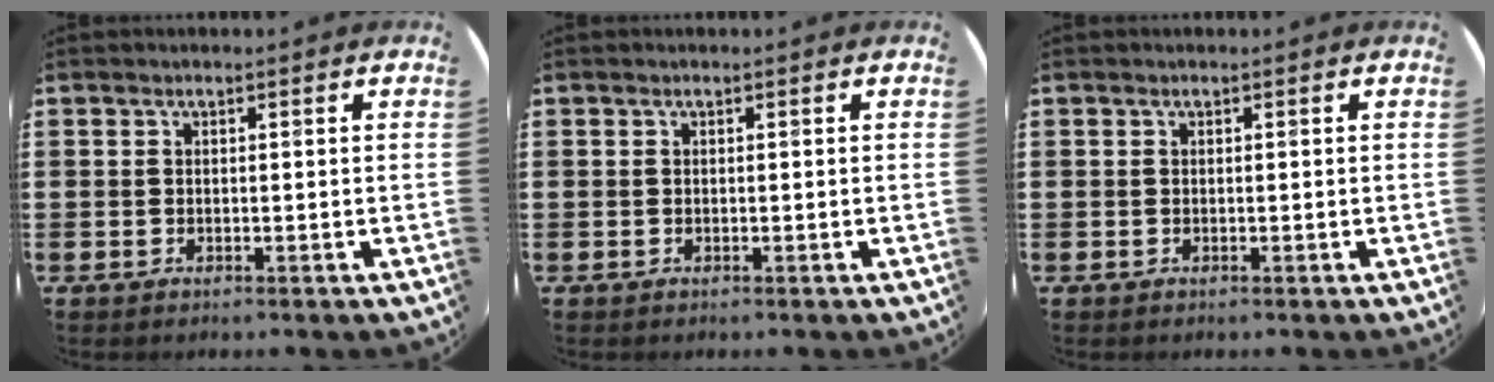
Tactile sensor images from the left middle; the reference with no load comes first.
{"total": 0.0}
{"total": 0.0}